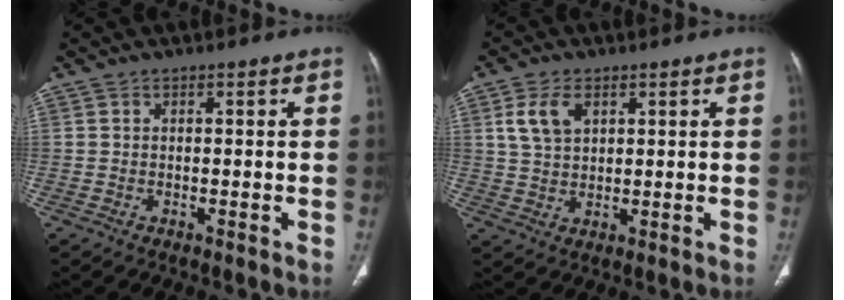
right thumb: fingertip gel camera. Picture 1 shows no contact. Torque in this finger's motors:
{"motor_torque": [-0.75, 0.78, 0.74, 0.13, 0.04]}